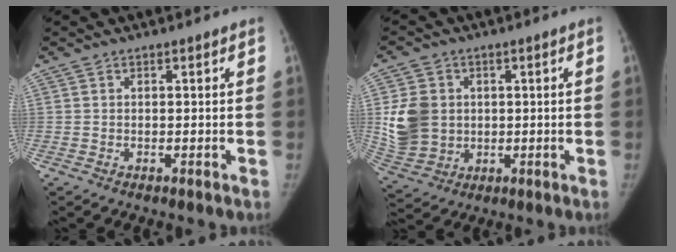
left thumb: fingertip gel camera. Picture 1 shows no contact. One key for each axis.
{"total": 10.6, "fx": 1.1, "fy": 8.9, "fz": 5.6, "tx": -0.092, "ty": -0.003, "tz": 0.036}